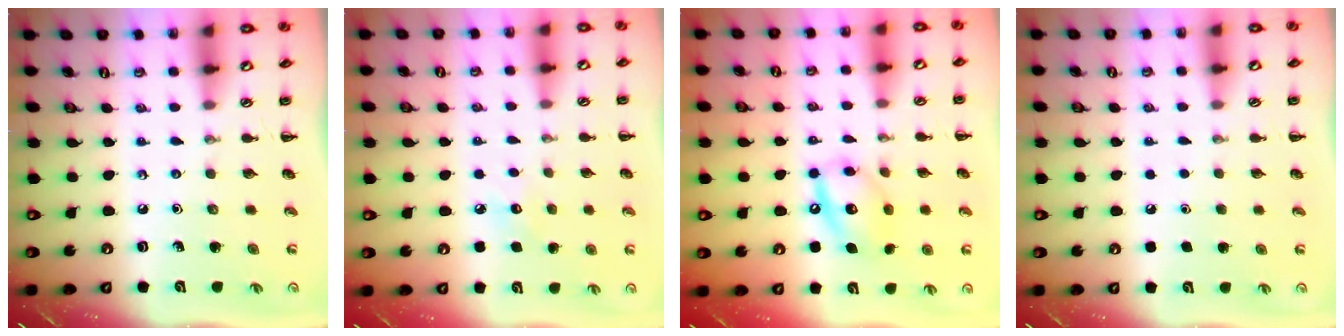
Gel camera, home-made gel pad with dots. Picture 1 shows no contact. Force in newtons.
{"total": 6.0, "press": 5.7, "slide": 1.6}
{"total": 12.8, "press": 12.6, "slide": 2.3}
{"total": 1.7, "press": 1.7, "slide": 0.1}